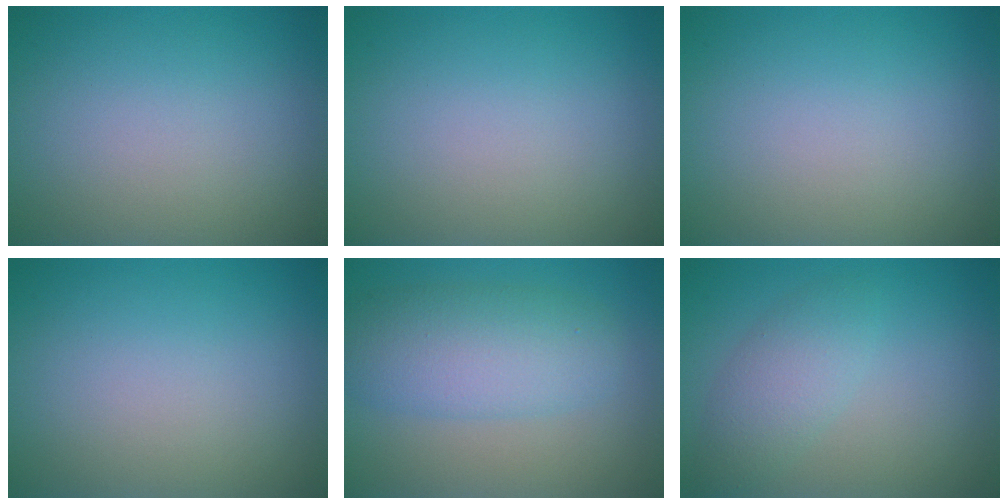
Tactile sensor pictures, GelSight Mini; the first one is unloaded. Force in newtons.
{"total": 0.0}
{"total": 0.0}
{"total": 0.0}
{"total": 5.8, "press": 5.8, "slide": 0.2}
{"total": 2.9, "press": 2.9, "slide": 0.2}